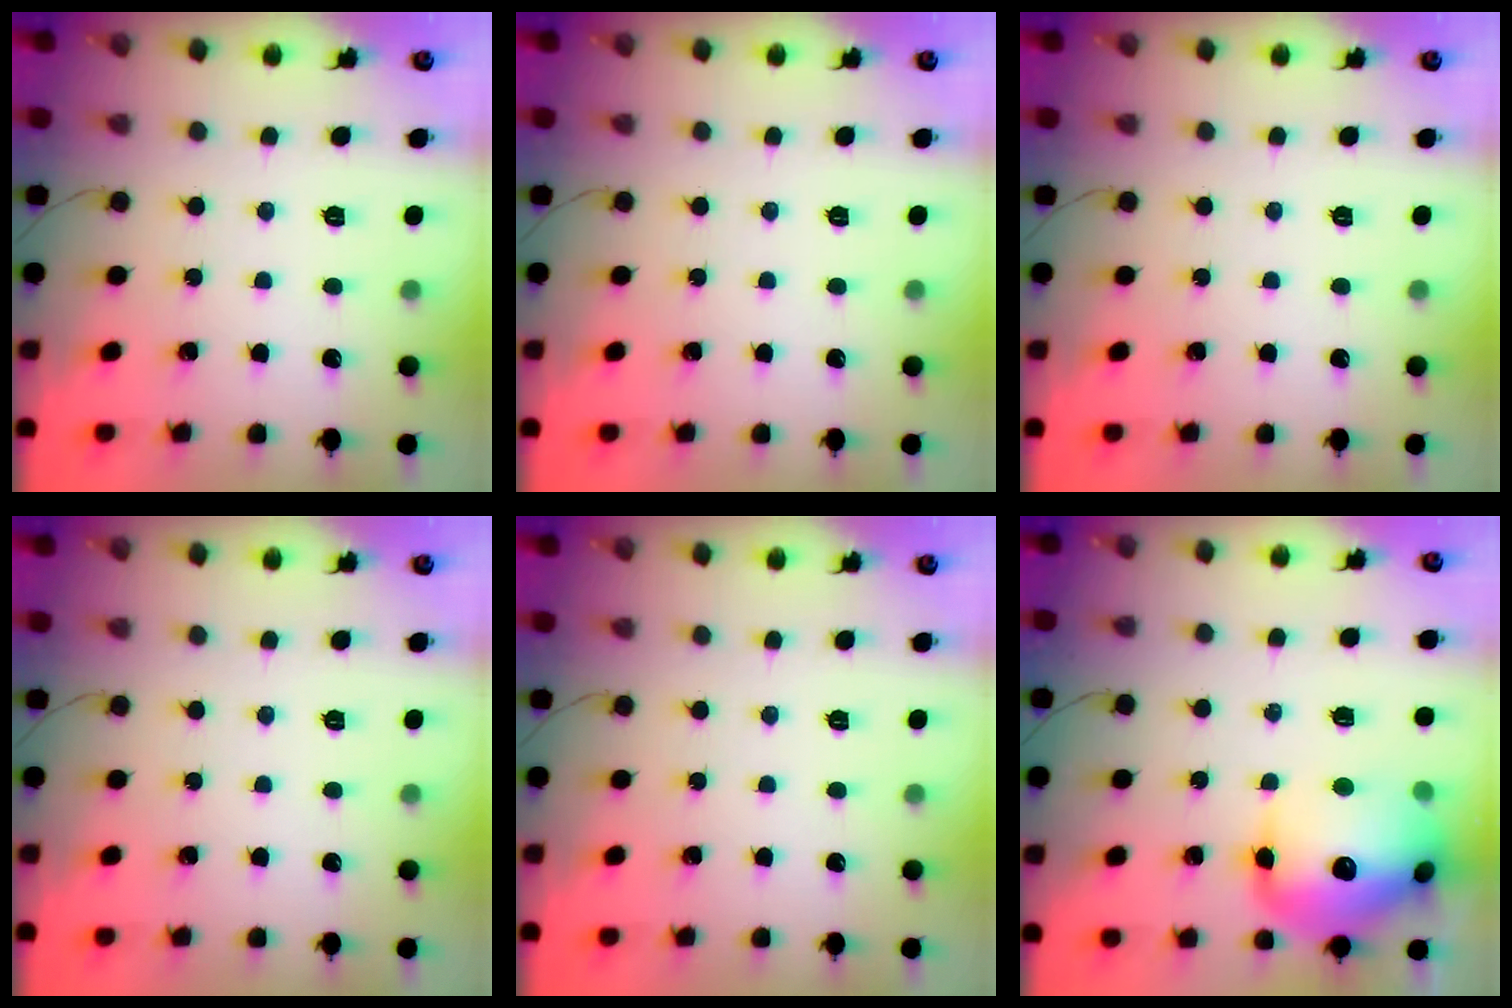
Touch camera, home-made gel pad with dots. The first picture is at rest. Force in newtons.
{"total": 0.0}
{"total": 0.0}
{"total": 0.0}
{"total": 0.0}
{"total": 20.7, "press": 20.5, "slide": 3.3}